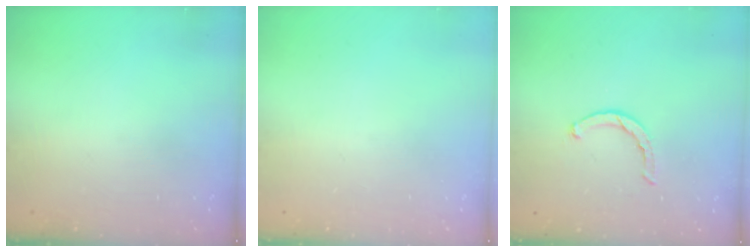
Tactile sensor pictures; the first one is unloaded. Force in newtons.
{"total": 0.0}
{"total": 2.3, "press": 2.3, "slide": 0.4}